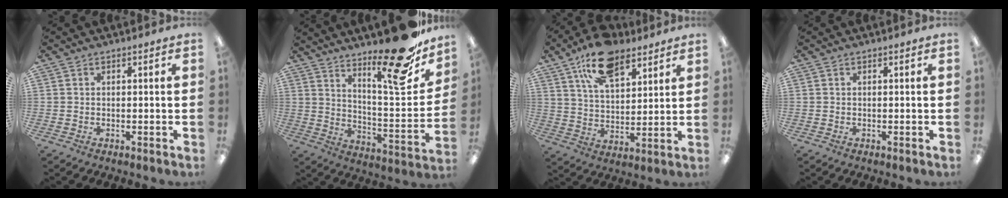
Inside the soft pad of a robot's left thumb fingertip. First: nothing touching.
{"total": 20.1, "force": [15.3, 4.9, 12.1], "torque": [-0.168, -0.118, 0.244]}
{"total": 14.9, "force": [9.7, 7.7, 8.3], "torque": [-0.135, -0.037, 0.175]}
{"total": 0.0}